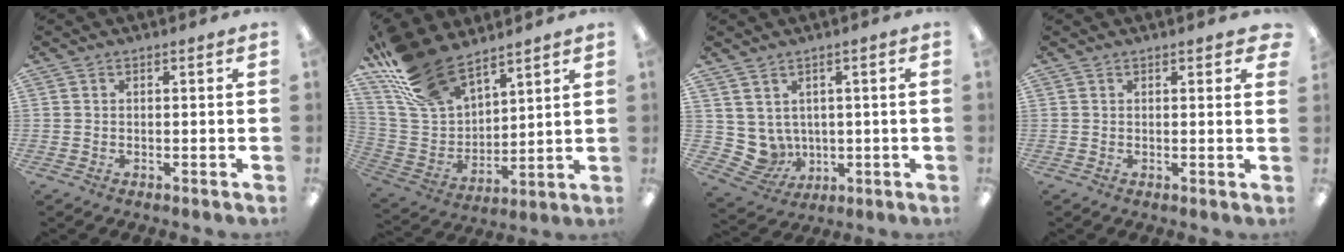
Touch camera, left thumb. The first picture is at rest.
{"total": 17.8, "force": [14.0, 8.2, 7.2], "torque": [-0.170, -0.074, 0.265]}
{"total": 5.9, "force": [1.5, 5.6, 1.1], "torque": [-0.053, -0.018, 0.036]}
{"total": 1.2, "force": [1.0, 0.3, 0.5], "torque": [0.005, -0.005, 0.015]}